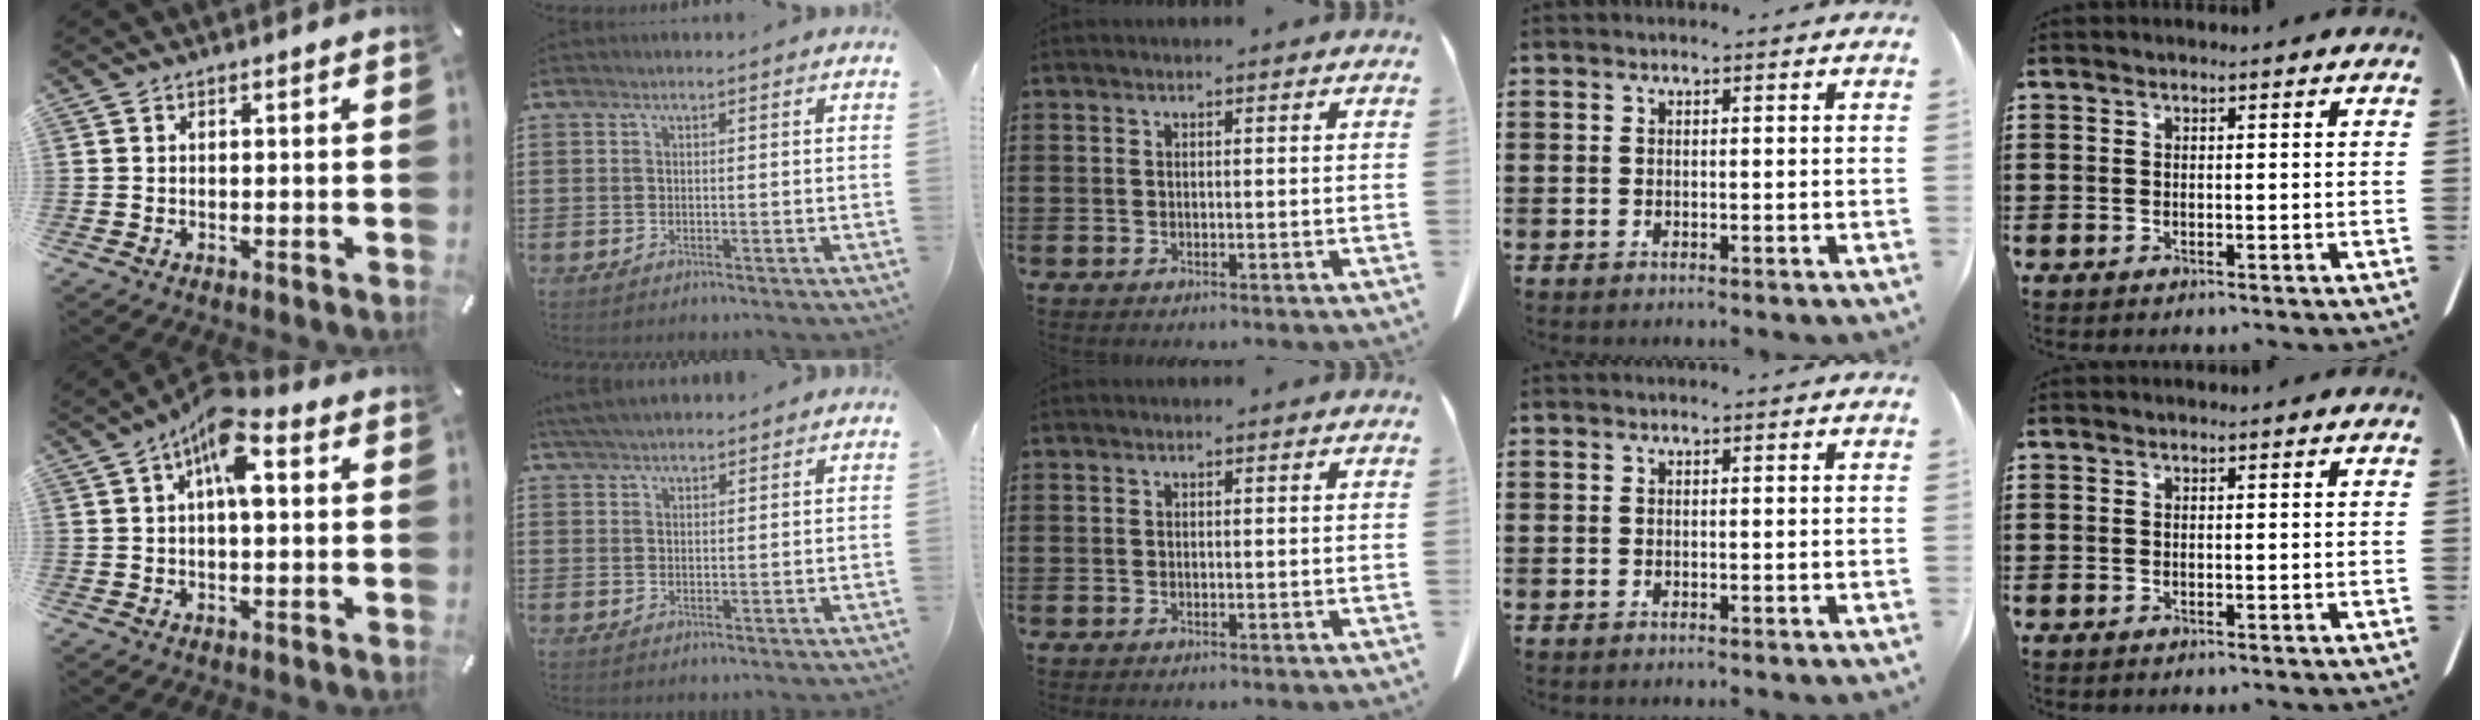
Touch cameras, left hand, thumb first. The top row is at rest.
{"thumb": {"total": 9.4, "force": [3.1, 4.2, 7.8], "torque": [-0.120, -0.008, 0.049]}, "index": {"total": 3.7, "force": [3.4, 0.6, 1.3], "torque": [-0.035, -0.001, 0.066]}}